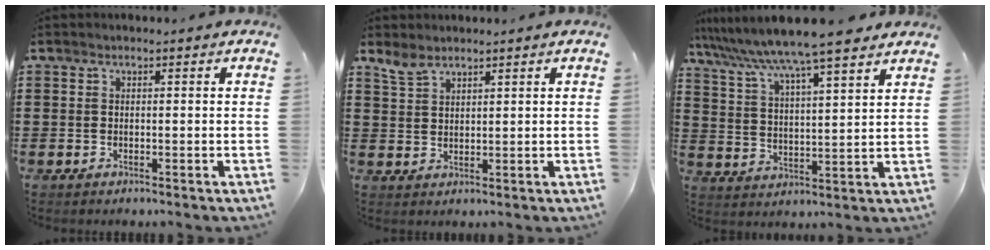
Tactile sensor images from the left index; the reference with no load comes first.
{"total": 2.9, "force": [2.4, 1.0, 1.2], "torque": [-0.029, -0.002, 0.047]}
{"total": 8.1, "force": [7.0, -0.7, 4.0], "torque": [-0.105, -0.040, 0.115]}